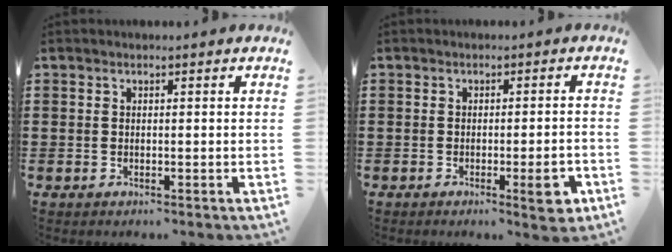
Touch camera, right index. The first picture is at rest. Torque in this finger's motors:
{"motor_torque": [0.73, -0.34, 0.08, 0.01]}